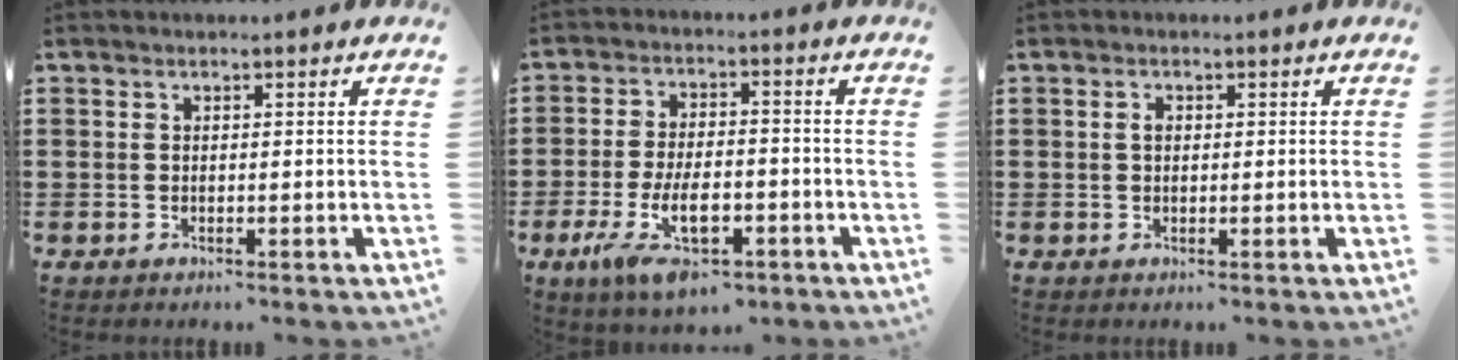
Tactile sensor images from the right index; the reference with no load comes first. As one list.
[{"total": 9.9, "force": [-4.7, 4.0, 7.8], "torque": [-0.155, -0.003, -0.085]}, {"total": 1.2, "force": [0.2, 0.8, 0.9], "torque": [-0.020, 0.005, 0.002]}]